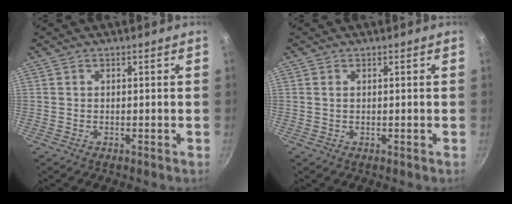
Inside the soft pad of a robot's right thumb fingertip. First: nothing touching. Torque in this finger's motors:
{"motor_torque": [-0.31, -0.03, -0.56, 0.17, 0.02]}